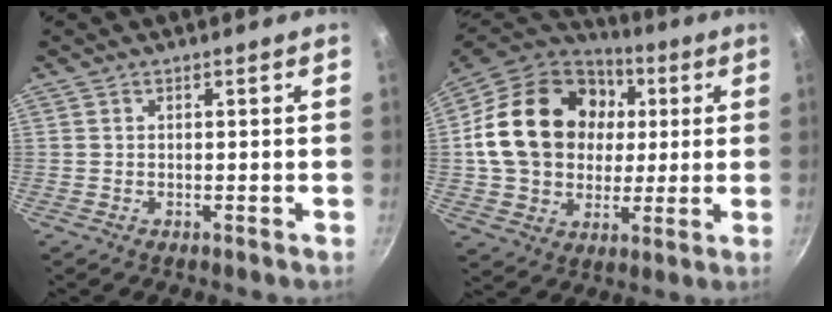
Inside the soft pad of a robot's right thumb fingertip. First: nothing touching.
{"total": 24.1, "force": [3.4, 19.0, 14.5], "torque": [-0.238, 0.024, 0.060]}